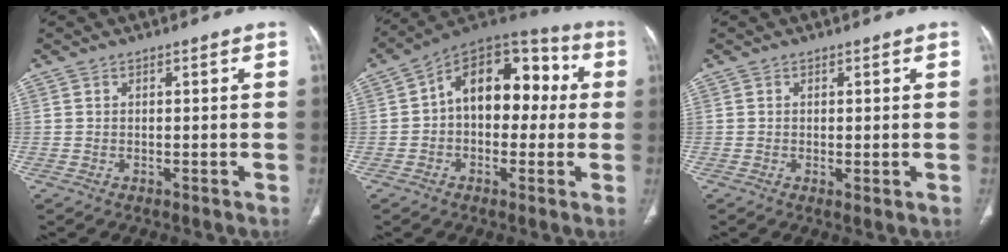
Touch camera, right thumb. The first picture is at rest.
{"total": 16.9, "force": [1.6, 11.0, 12.7], "torque": [-0.137, 0.052, 0.011]}
{"total": 1.2, "force": [-0.1, 0.2, 1.1], "torque": [-0.026, -0.008, -0.001]}